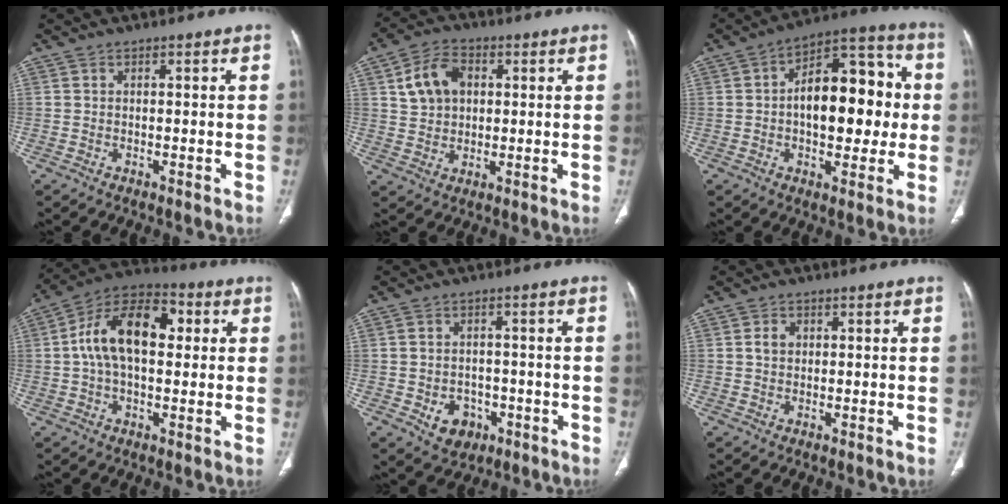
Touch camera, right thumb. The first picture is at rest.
{"total": 9.0, "force": [2.4, 6.6, 5.7], "torque": [-0.089, 0.006, 0.043]}
{"total": 18.2, "force": [0.4, 10.1, 15.1], "torque": [-0.180, 0.035, 0.003]}
{"total": 15.8, "force": [2.2, 9.1, 12.7], "torque": [-0.212, 0.034, 0.029]}
{"total": 6.2, "force": [-2.2, 4.9, 3.0], "torque": [-0.025, 0.017, -0.021]}
{"total": 2.3, "force": [0.4, 1.8, 1.3], "torque": [-0.019, 0.004, 0.008]}